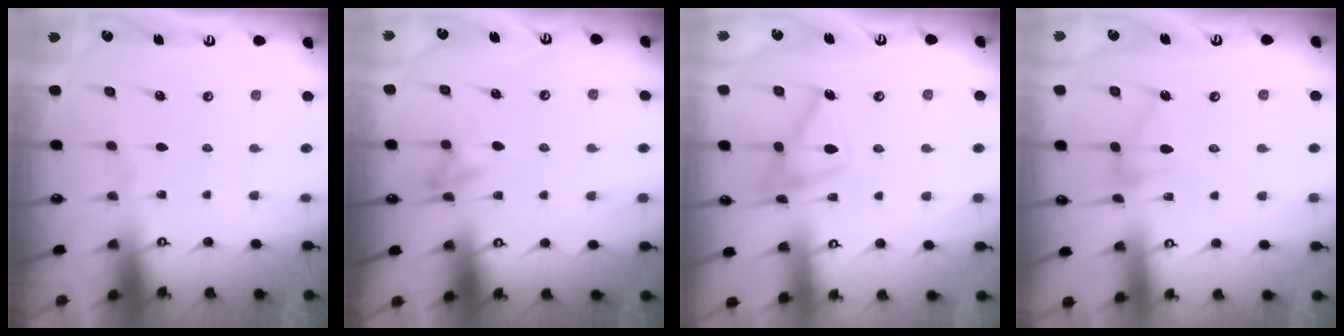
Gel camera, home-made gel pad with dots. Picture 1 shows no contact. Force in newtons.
{"total": 6.8, "press": 6.4, "slide": 2.2}
{"total": 14.4, "press": 14.4, "slide": 1.1}
{"total": 6.5, "press": 6.4, "slide": 0.5}